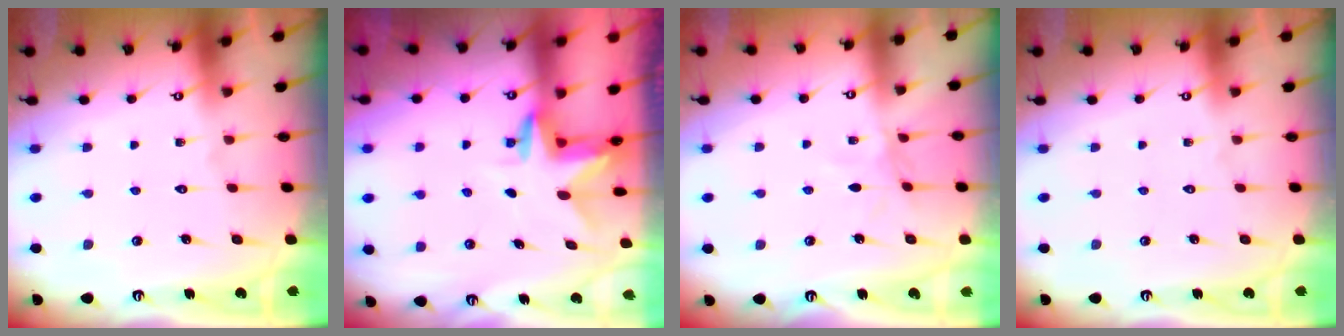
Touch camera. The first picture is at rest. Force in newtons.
{"total": 2.8, "press": 2.8, "slide": 0.1}
{"total": 3.4, "press": 3.3, "slide": 0.4}
{"total": 0.0}